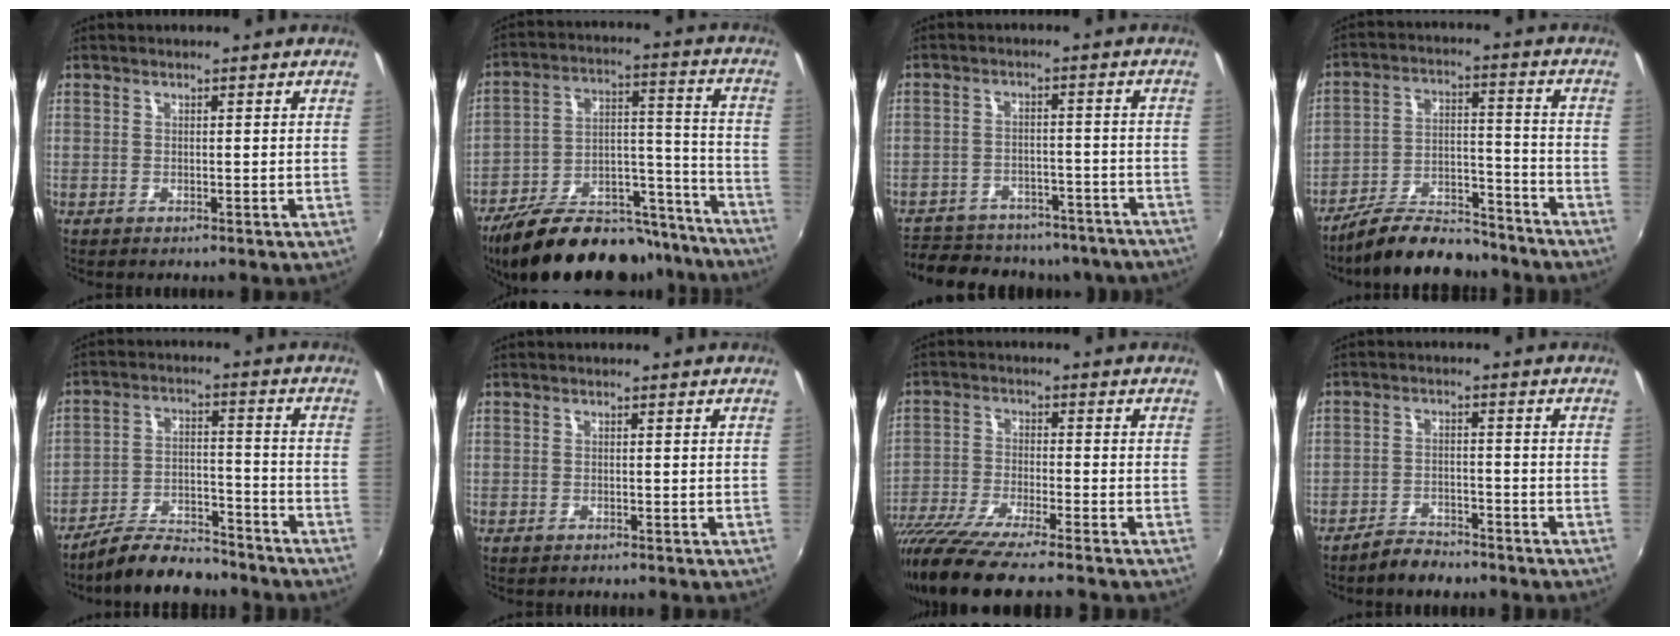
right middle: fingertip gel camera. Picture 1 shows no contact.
{"total": 27.8, "force": [-22.5, 10.3, 12.5], "torque": [-0.208, 0.033, -0.314]}
{"total": 26.0, "force": [-21.6, 10.6, 9.6], "torque": [-0.205, 0.020, -0.264]}
{"total": 15.0, "force": [-12.8, 4.6, 6.3], "torque": [-0.127, 0.011, -0.200]}
{"total": 11.9, "force": [-10.5, 3.4, 4.5], "torque": [-0.101, 0.008, -0.168]}
{"total": 0.6, "force": [-0.6, 0.2, 0.1], "torque": [-0.004, 0.000, -0.009]}
{"total": 15.0, "force": [-12.6, 0.3, 8.1], "torque": [-0.173, -0.051, -0.228]}
{"total": 5.0, "force": [-4.4, 1.9, 1.4], "torque": [-0.044, 0.007, -0.072]}